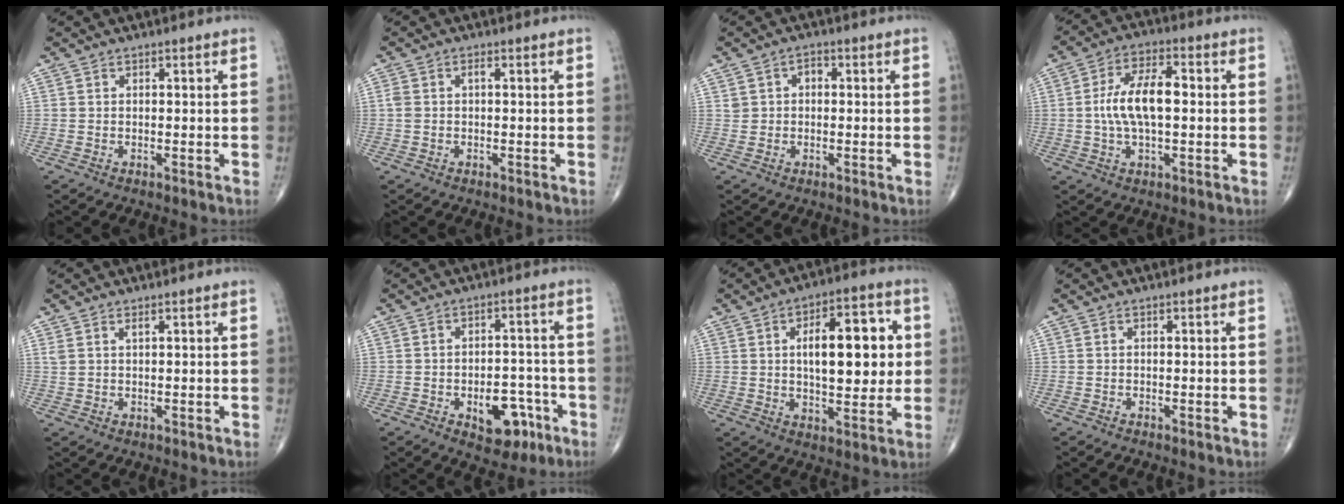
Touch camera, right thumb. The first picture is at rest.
{"total": 1.8, "force": [0.1, 0.9, 1.5], "torque": [-0.041, 0.010, 0.002]}
{"total": 2.9, "force": [0.5, 2.3, 1.6], "torque": [-0.015, 0.010, 0.010]}
{"total": 10.7, "force": [0.2, 4.8, 9.5], "torque": [-0.181, 0.017, -0.001]}
{"total": 1.6, "force": [1.0, 0.6, 1.2], "torque": [-0.029, 0.003, 0.026]}
{"total": 9.6, "force": [-4.3, 5.7, 6.5], "torque": [-0.056, 0.036, -0.051]}
{"total": 15.7, "force": [2.3, 7.3, 13.7], "torque": [-0.164, 0.005, 0.033]}
{"total": 0.0}